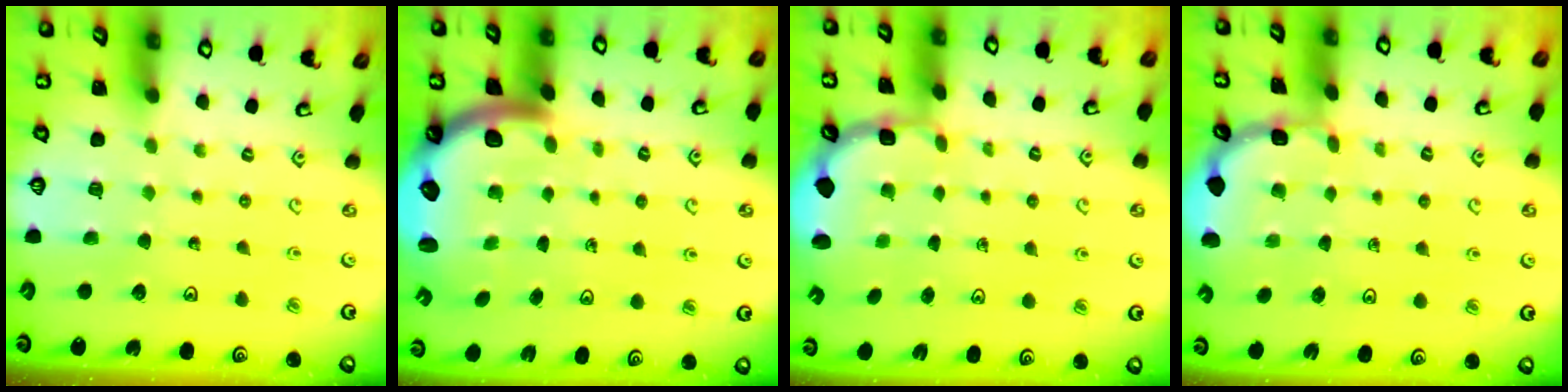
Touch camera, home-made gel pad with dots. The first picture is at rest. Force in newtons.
{"total": 3.5, "press": 3.3, "slide": 1.0}
{"total": 2.6, "press": 1.9, "slide": 1.7}
{"total": 2.0, "press": 2.0, "slide": 0.1}